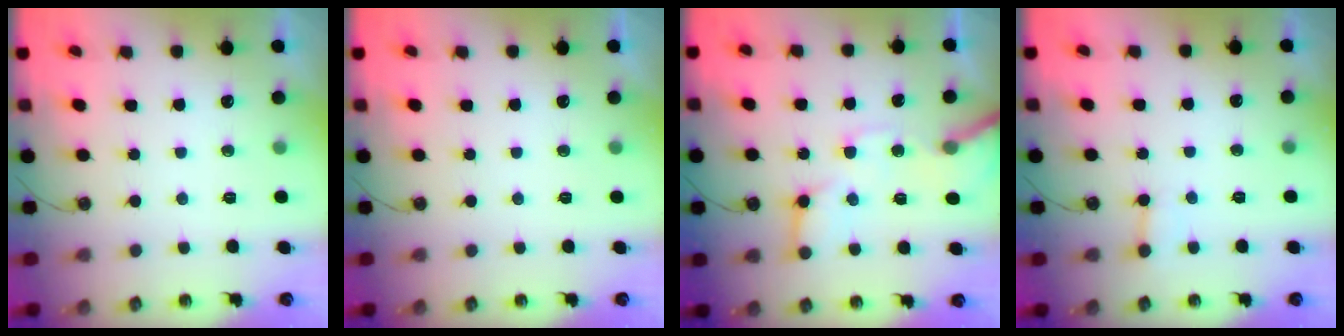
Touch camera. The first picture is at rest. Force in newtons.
{"total": 0.0}
{"total": 12.8, "press": 12.7, "slide": 1.8}
{"total": 3.7, "press": 3.7, "slide": 0.3}